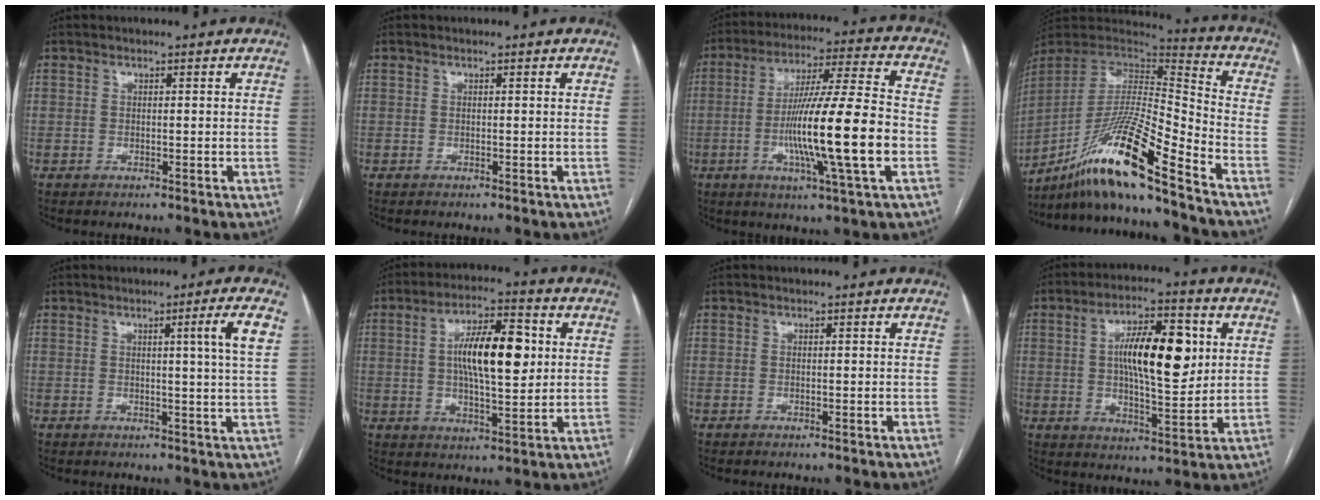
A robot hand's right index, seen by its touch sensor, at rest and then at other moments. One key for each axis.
{"total": 0.0}
{"total": 17.2, "fx": -3.7, "fy": -0.3, "fz": 16.8, "tx": -0.296, "ty": -0.006, "tz": -0.066}
{"total": 19.1, "fx": -13.9, "fy": -0.6, "fz": 13.2, "tx": -0.282, "ty": -0.014, "tz": -0.258}
{"total": 4.9, "fx": 1.6, "fy": -1.5, "fz": 4.4, "tx": -0.066, "ty": -0.009, "tz": 0.024}
{"total": 12.1, "fx": 1.9, "fy": 3.5, "fz": 11.5, "tx": -0.202, "ty": 0.016, "tz": 0.029}
{"total": 0.0}
{"total": 13.2, "fx": 2.6, "fy": 4.0, "fz": 12.3, "tx": -0.205, "ty": 0.012, "tz": 0.041}